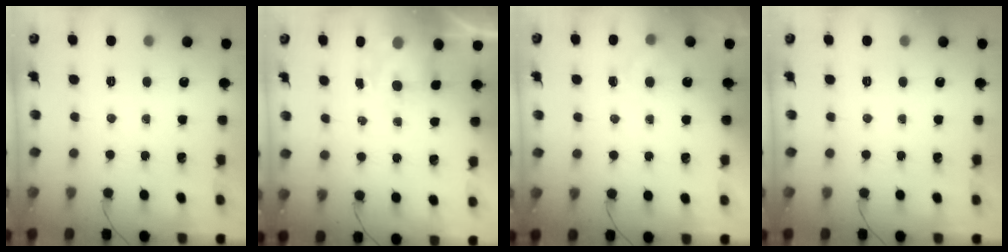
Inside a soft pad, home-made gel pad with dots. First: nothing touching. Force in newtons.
{"total": 3.1, "press": 2.9, "slide": 1.1}
{"total": 5.6, "press": 5.4, "slide": 1.4}
{"total": 0.0}